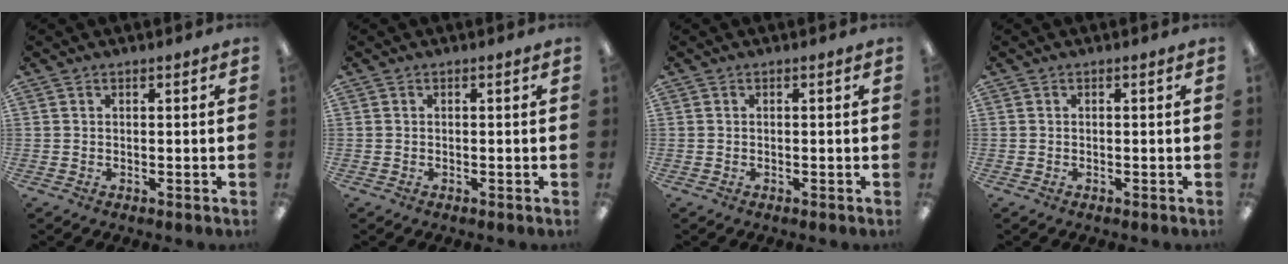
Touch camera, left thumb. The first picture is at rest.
{"total": 0.0}
{"total": 0.0}
{"total": 0.0}